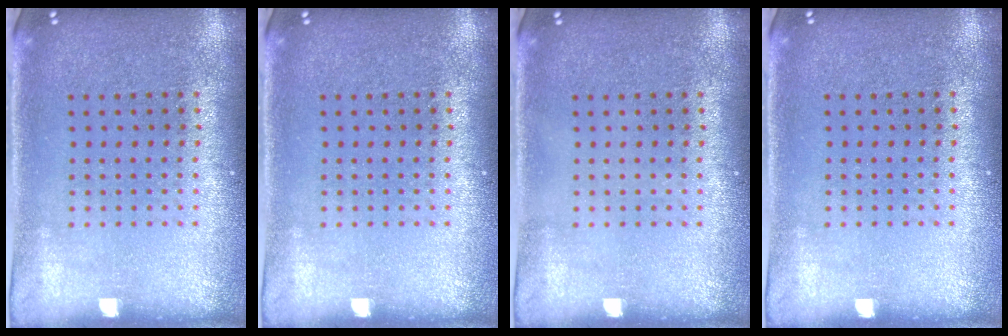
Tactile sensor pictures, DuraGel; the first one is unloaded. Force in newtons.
{"total": 0.0}
{"total": 0.0}
{"total": 0.0}